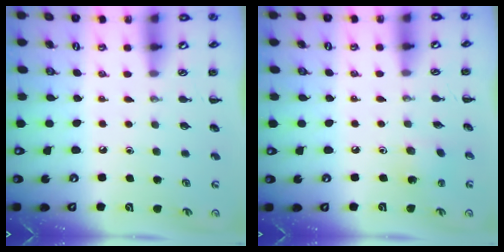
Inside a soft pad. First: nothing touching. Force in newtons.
{"total": 2.7, "press": 2.6, "slide": 0.7}